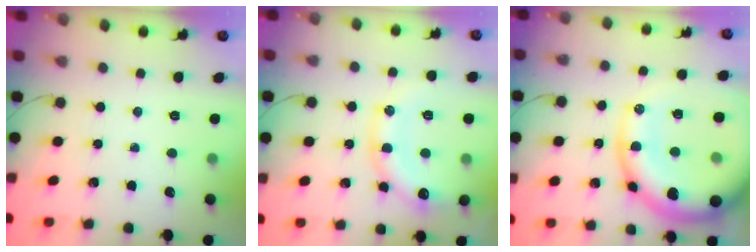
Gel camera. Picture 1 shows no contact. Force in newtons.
{"total": 15.3, "press": 15.1, "slide": 2.3}
{"total": 28.5, "press": 27.8, "slide": 6.0}